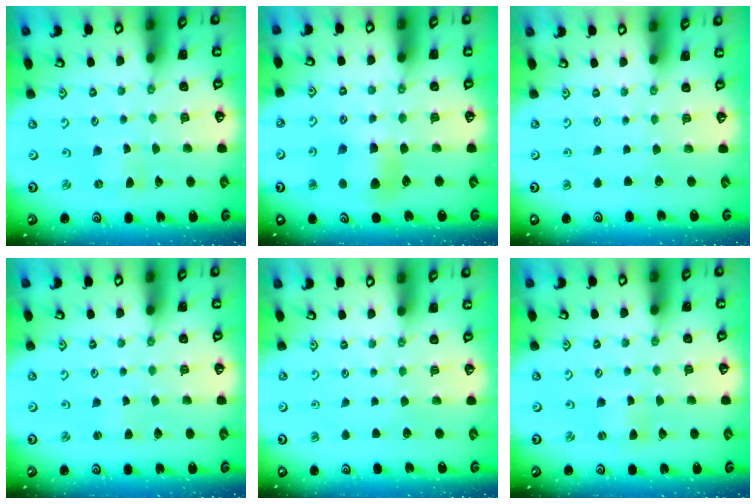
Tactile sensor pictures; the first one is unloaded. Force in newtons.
{"total": 6.1, "press": 6.1, "slide": 0.6}
{"total": 0.0}
{"total": 0.9, "press": 0.8, "slide": 0.1}
{"total": 0.0}
{"total": 0.0}